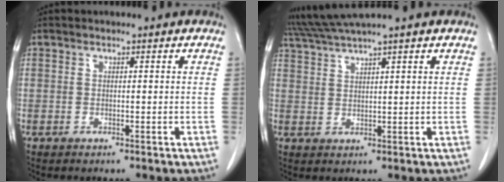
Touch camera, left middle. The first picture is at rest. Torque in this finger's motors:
{"motor_torque": [0.62, -0.58, 0.14, 0.04]}